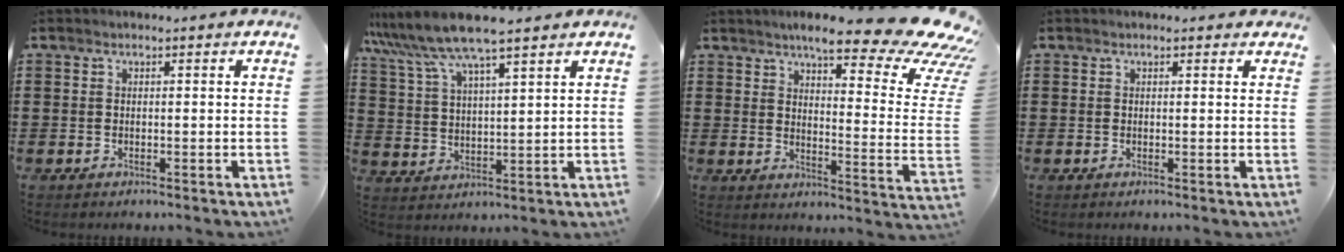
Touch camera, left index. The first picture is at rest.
{"total": 8.5, "force": [7.1, 0.6, 4.7], "torque": [-0.115, -0.025, 0.125]}
{"total": 13.2, "force": [9.7, 2.1, 8.8], "torque": [-0.143, -0.065, 0.156]}
{"total": 0.5, "force": [0.3, 0.4, 0.2], "torque": [-0.006, 0.005, 0.004]}